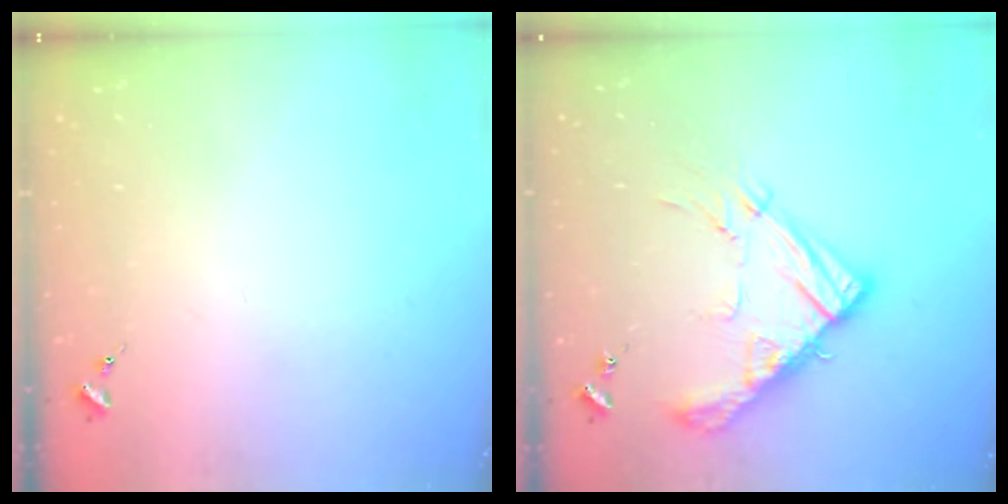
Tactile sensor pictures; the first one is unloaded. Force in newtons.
{"total": 16.8, "press": 16.7, "slide": 1.7}